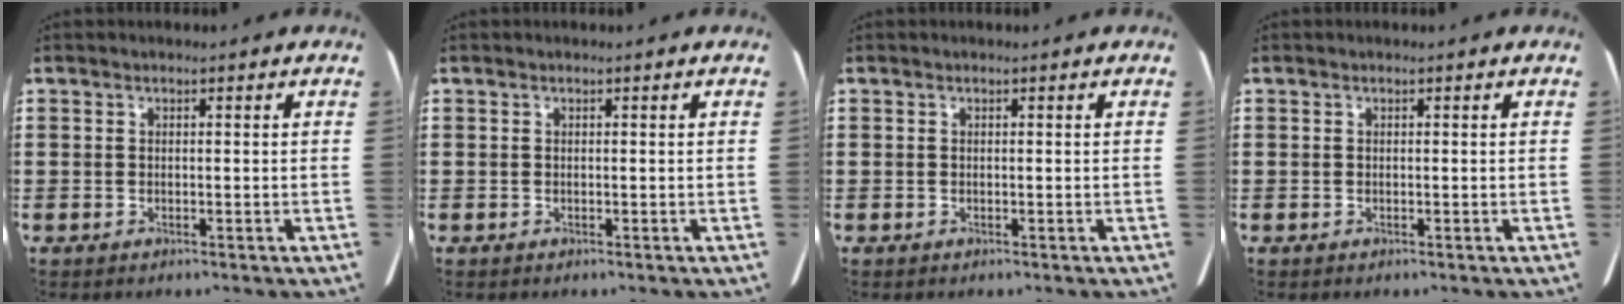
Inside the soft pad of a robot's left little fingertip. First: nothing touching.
{"total": 0.0}
{"total": 0.0}
{"total": 0.0}